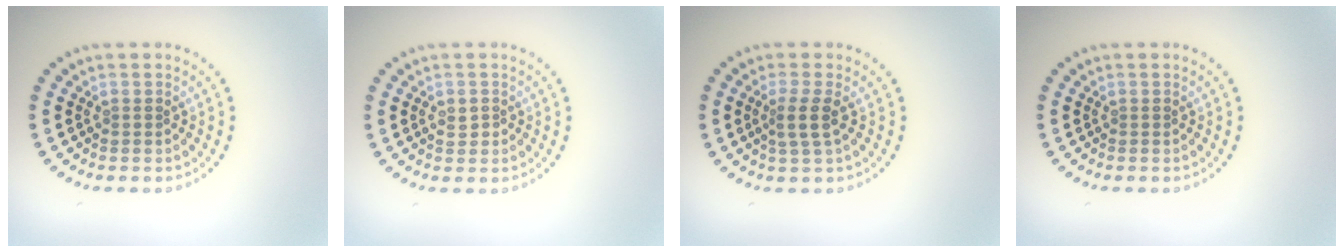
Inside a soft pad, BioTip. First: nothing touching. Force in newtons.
{"total": 1.3, "press": 1.3, "slide": 0.4}
{"total": 2.3, "press": 1.9, "slide": 1.3}
{"total": 0.0}